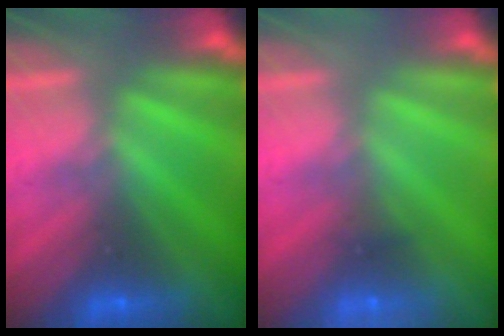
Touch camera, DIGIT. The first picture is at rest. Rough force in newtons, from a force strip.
{"total": 1.9}